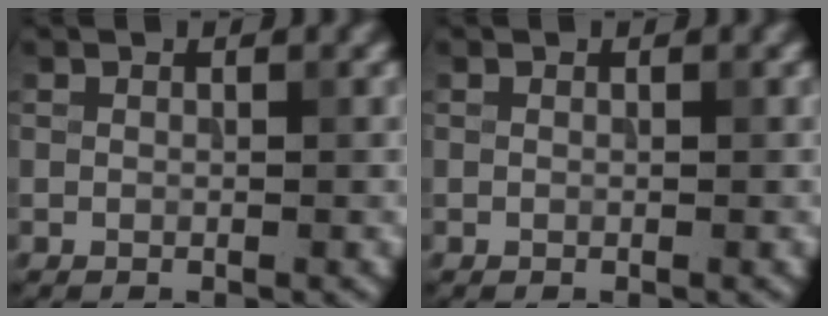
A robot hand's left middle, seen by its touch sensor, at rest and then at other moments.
{"total": 0.0}